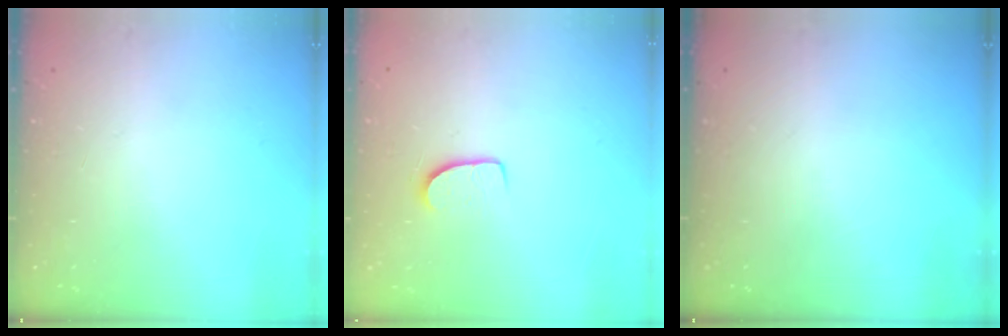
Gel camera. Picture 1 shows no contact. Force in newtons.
{"total": 7.7, "press": 7.6, "slide": 0.7}
{"total": 0.0}